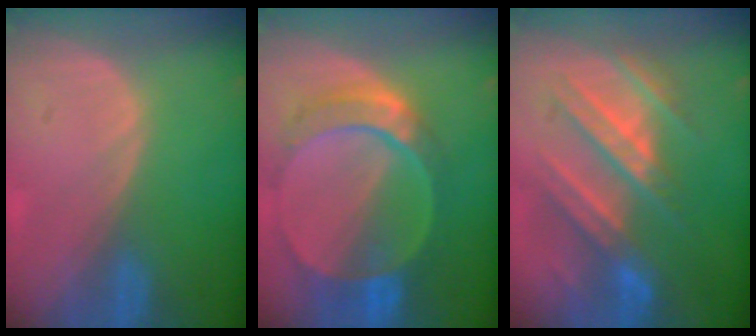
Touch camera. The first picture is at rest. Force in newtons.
{"total": 9.3, "press": 8.1, "slide": 4.6}
{"total": 9.3, "press": 9.2, "slide": 1.5}